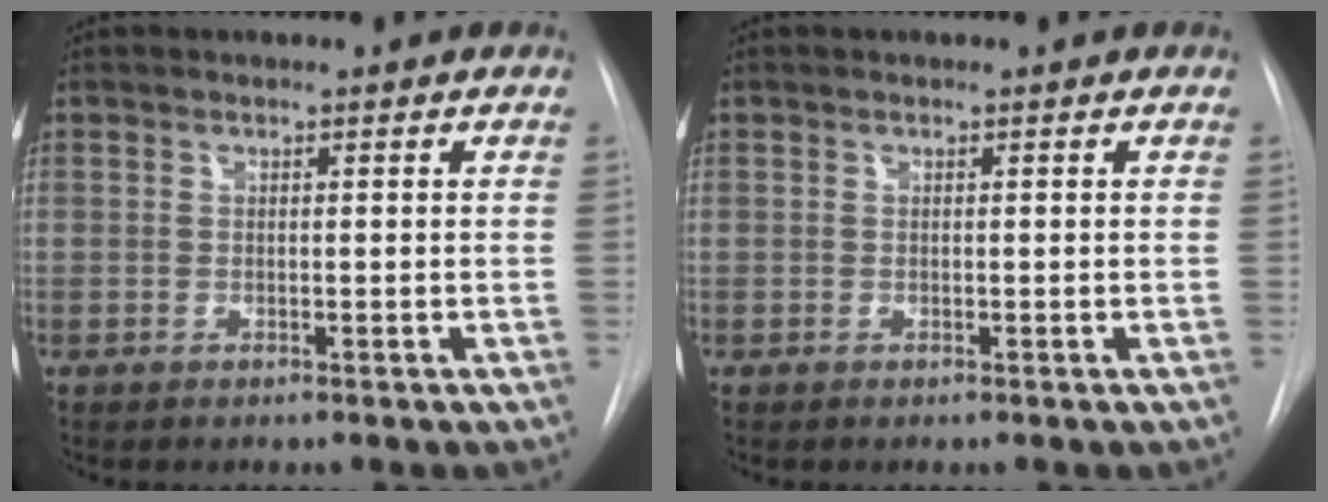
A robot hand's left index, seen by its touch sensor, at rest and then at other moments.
{"total": 0.0}